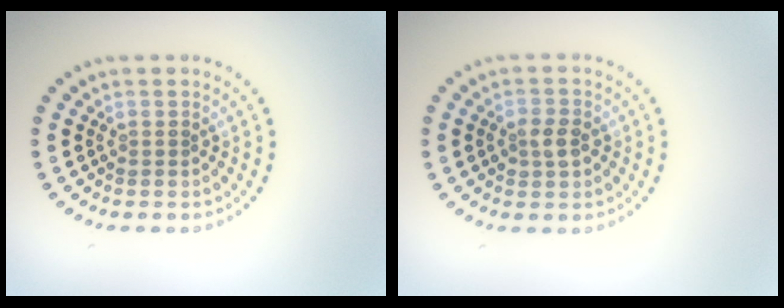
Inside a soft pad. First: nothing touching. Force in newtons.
{"total": 1.9, "press": 1.9, "slide": 0.4}